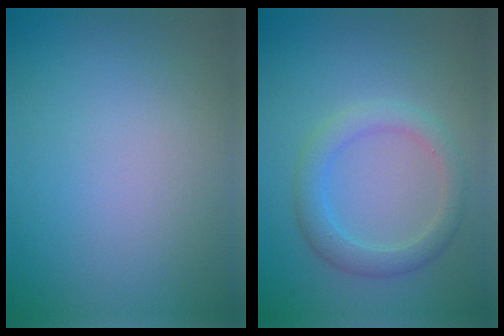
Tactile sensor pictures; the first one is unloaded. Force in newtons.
{"total": 3.0, "press": 2.9, "slide": 0.3}